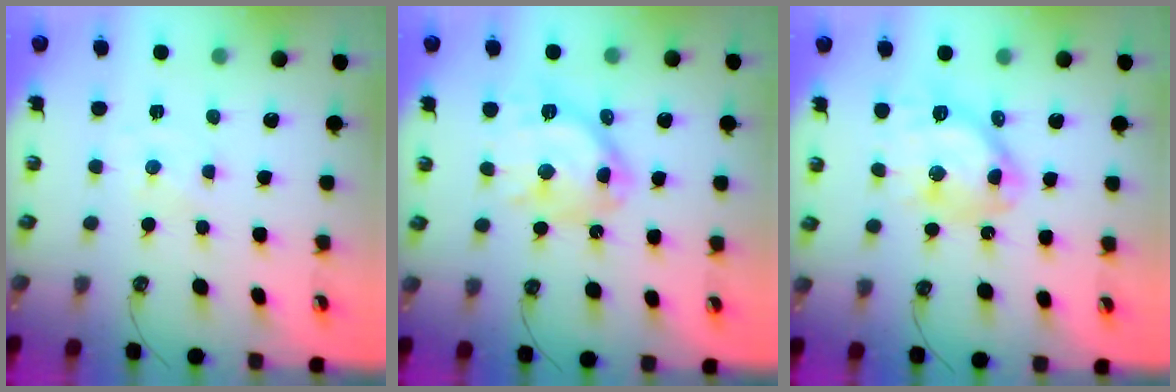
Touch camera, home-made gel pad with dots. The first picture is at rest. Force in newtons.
{"total": 15.1, "press": 15.0, "slide": 0.9}
{"total": 14.2, "press": 14.1, "slide": 1.5}